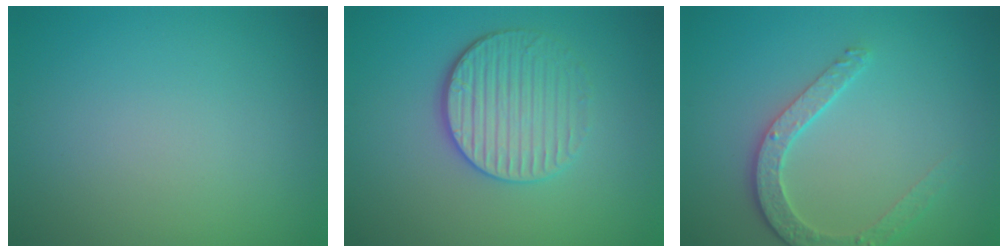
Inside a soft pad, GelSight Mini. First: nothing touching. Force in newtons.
{"total": 3.8, "press": 3.4, "slide": 1.7}
{"total": 3.1, "press": 2.8, "slide": 1.5}